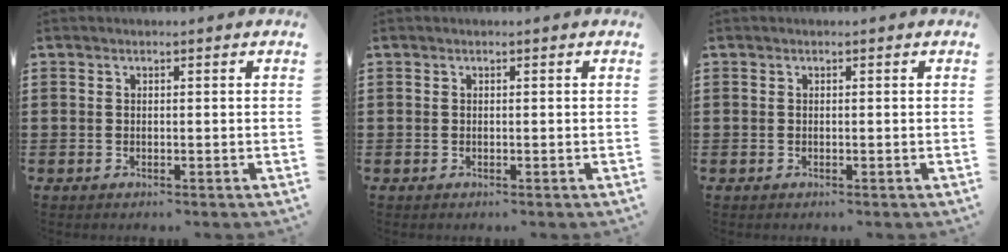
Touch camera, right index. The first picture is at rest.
{"total": 0.0}
{"total": 0.0}